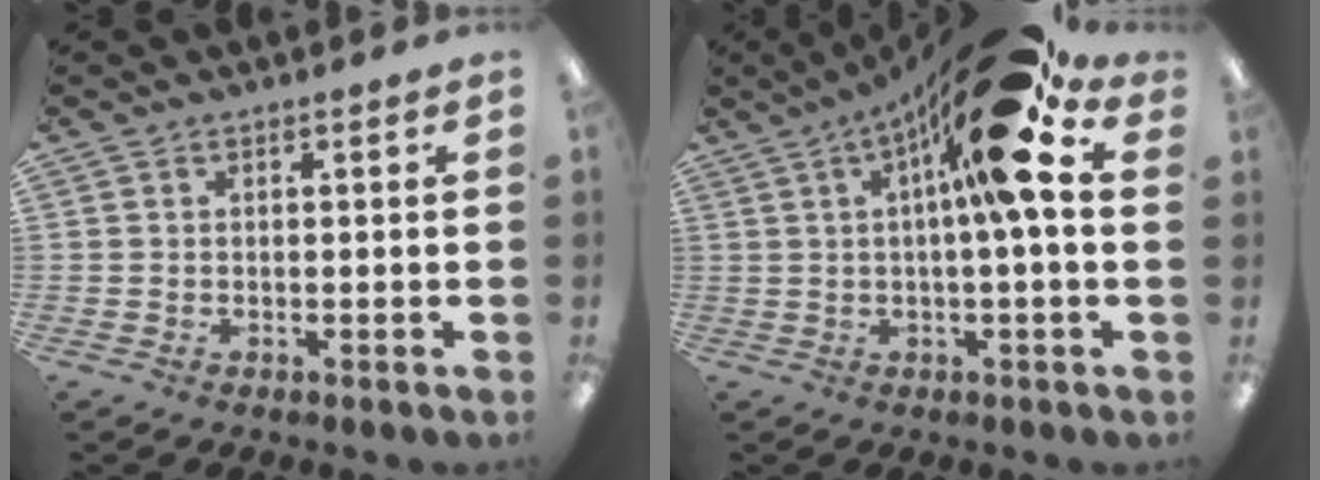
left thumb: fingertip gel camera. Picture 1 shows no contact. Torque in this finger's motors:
{"motor_torque": [1.08, 2.47, 1.65, -1.12, 0.49]}